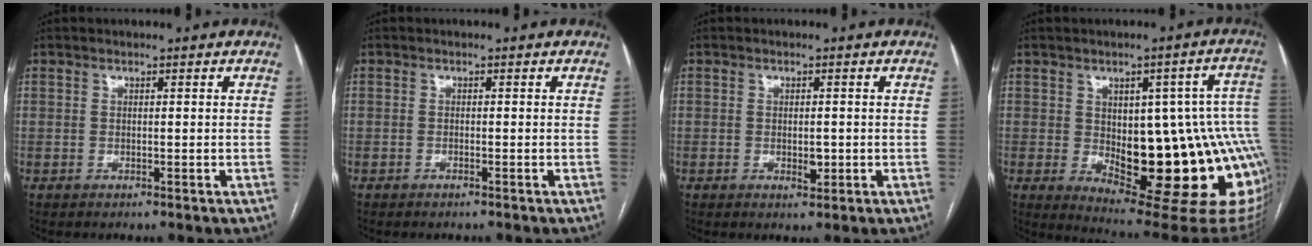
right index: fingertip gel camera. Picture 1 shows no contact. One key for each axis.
{"total": 0.5, "fx": -0.5, "fy": 0.1, "fz": 0.2, "tx": -0.014, "ty": -0.001, "tz": -0.004}
{"total": 2.0, "fx": -0.3, "fy": 1.0, "fz": 1.7, "tx": -0.028, "ty": -0.002, "tz": -0.001}
{"total": 23.6, "fx": -2.9, "fy": 7.8, "fz": 22.1, "tx": -0.209, "ty": 0.013, "tz": -0.016}